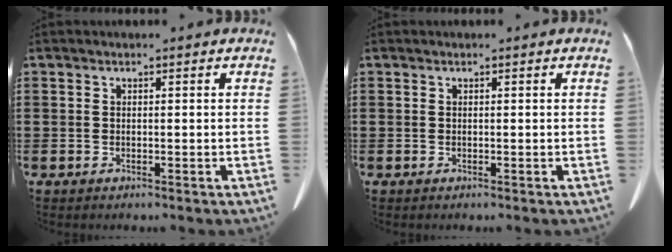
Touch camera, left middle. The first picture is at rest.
{"total": 0.0}